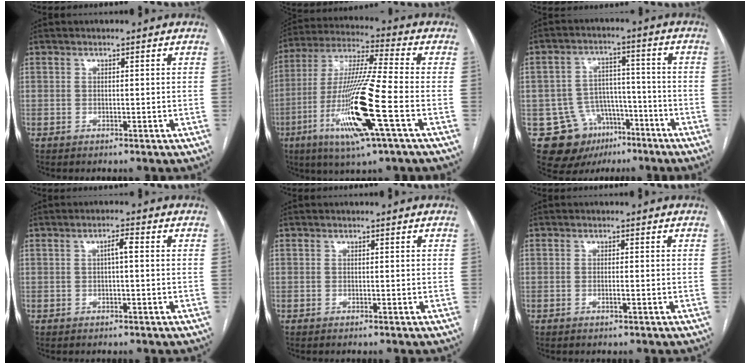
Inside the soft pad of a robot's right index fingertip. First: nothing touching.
{"total": 17.9, "force": [-6.1, 0.1, 16.8], "torque": [-0.345, -0.023, -0.118]}
{"total": 11.6, "force": [-6.4, 9.1, 3.5], "torque": [-0.055, 0.041, -0.089]}
{"total": 2.0, "force": [0.1, 0.3, 2.0], "torque": [-0.033, 0.005, 0.003]}
{"total": 0.0}
{"total": 1.0, "force": [-0.4, 0.1, 0.9], "torque": [-0.020, -0.001, -0.006]}